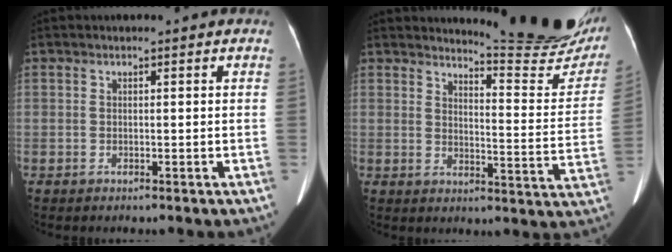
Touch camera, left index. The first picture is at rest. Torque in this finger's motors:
{"motor_torque": [0.16, -0.44, 0.00, -0.01]}